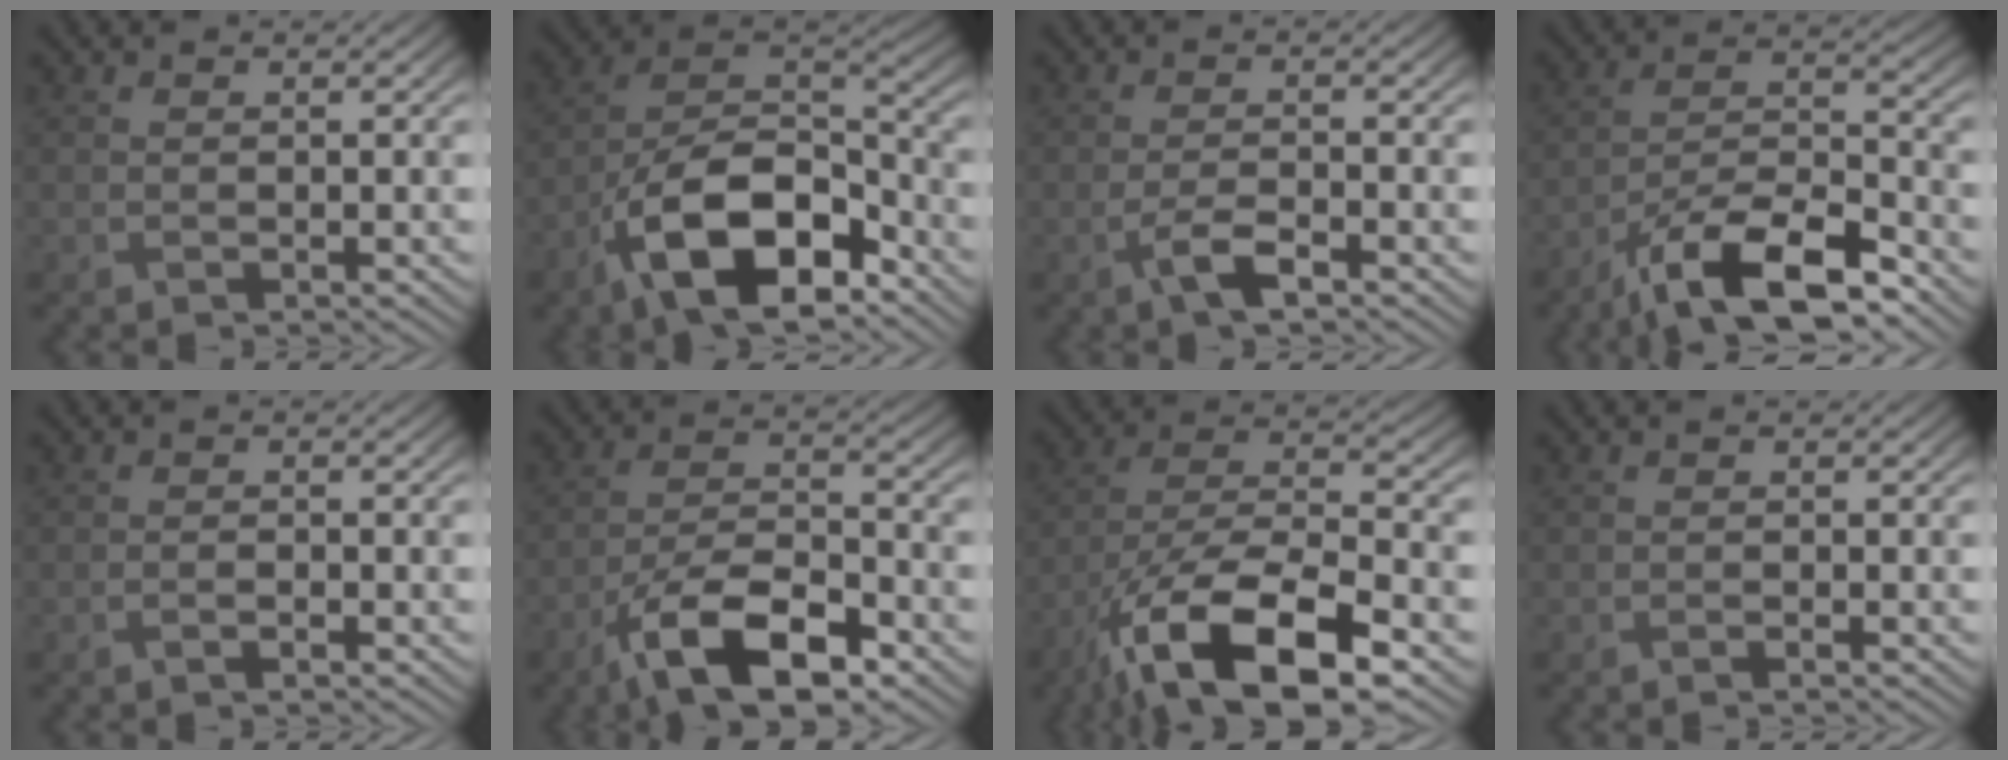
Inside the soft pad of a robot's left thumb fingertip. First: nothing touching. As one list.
[{"total": 14.7, "force": [-8.1, 7.0, 10.0], "torque": [-0.187, -0.012, -0.162]}, {"total": 3.3, "force": [-1.8, 0.9, 2.6], "torque": [-0.058, 0.003, -0.040]}, {"total": 12.7, "force": [-8.6, 3.9, 8.4], "torque": [-0.156, -0.002, -0.171]}, {"total": 1.0, "force": [-0.6, 0.3, 0.8], "torque": [-0.016, -0.001, -0.010]}, {"total": 11.5, "force": [-6.8, 4.4, 8.1], "torque": [-0.151, -0.002, -0.136]}, {"total": 16.0, "force": [-9.1, 5.9, 11.7], "torque": [-0.234, -0.020, -0.174]}, {"total": 0.6, "force": [-0.4, 0.0, 0.4], "torque": [-0.008, -0.001, -0.008]}]